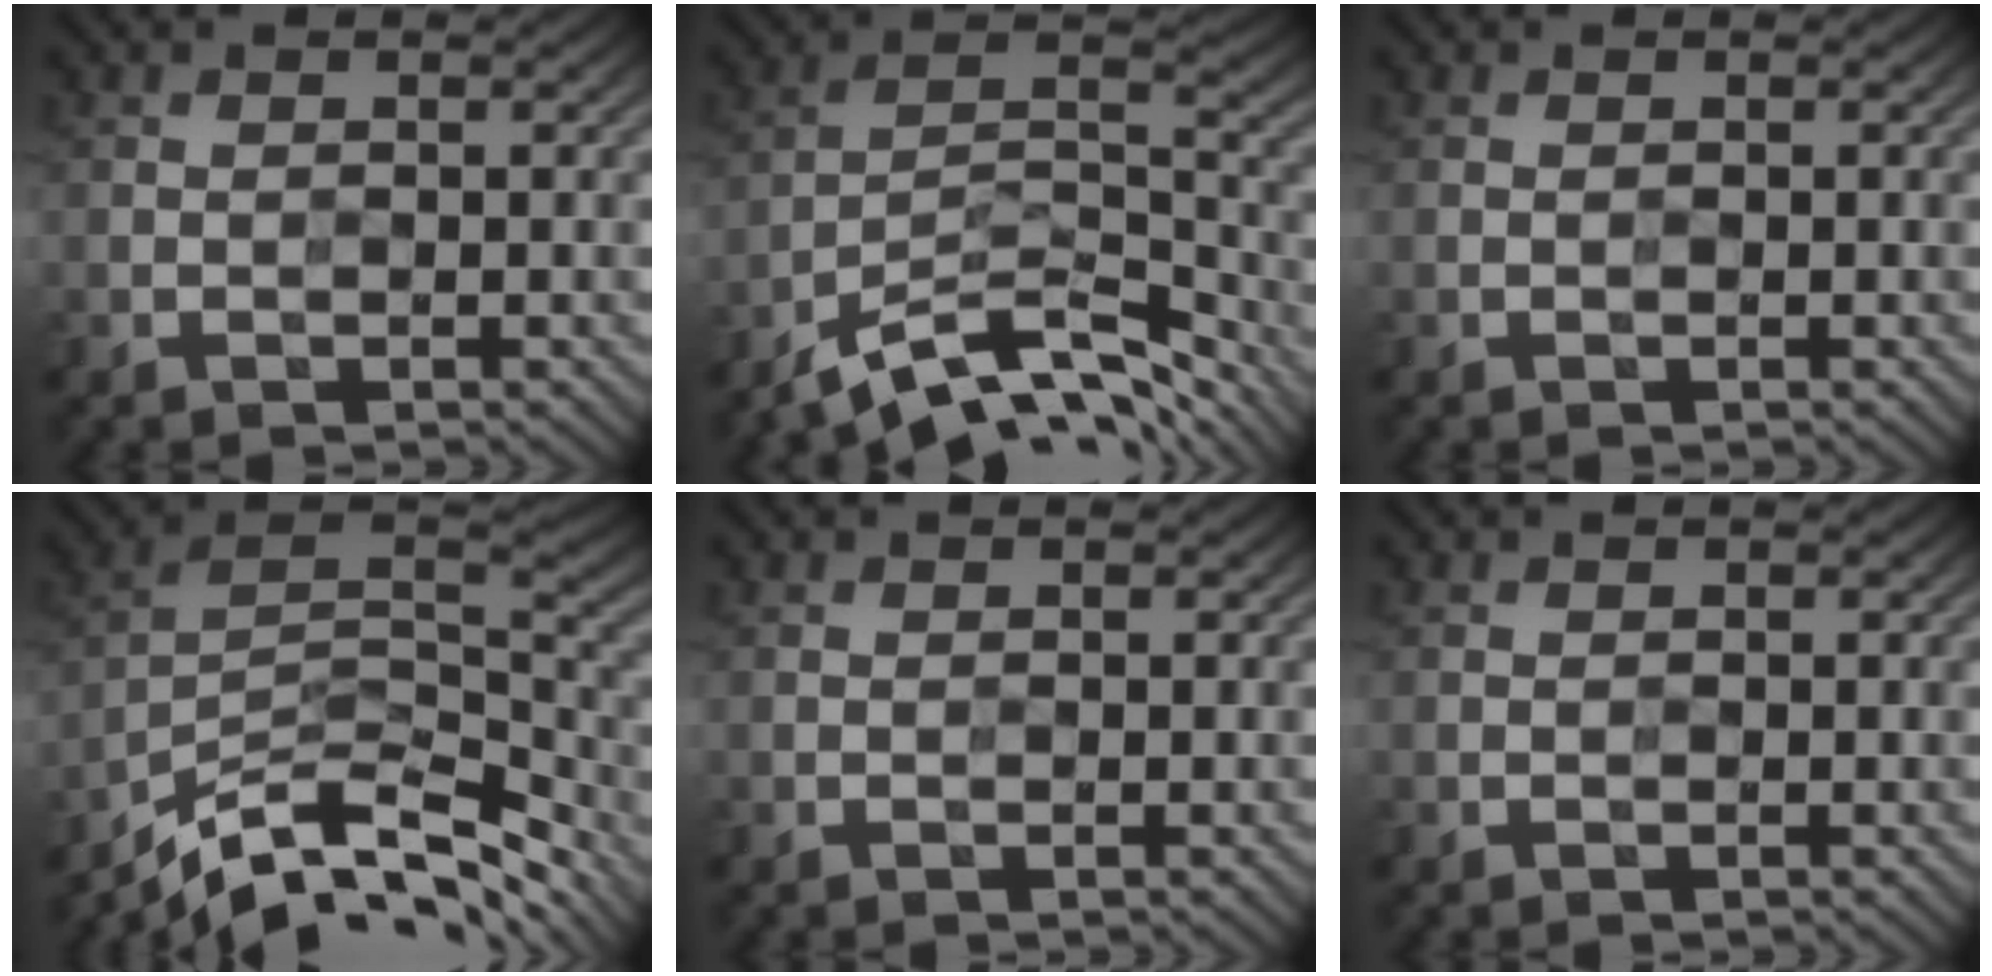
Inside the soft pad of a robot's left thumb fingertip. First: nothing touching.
{"total": 12.1, "force": [-9.9, 3.0, 6.3], "torque": [-0.116, 0.007, -0.177]}
{"total": 0.0}
{"total": 14.2, "force": [-10.6, 4.6, 8.3], "torque": [-0.184, 0.004, -0.181]}
{"total": 0.0}
{"total": 0.0}